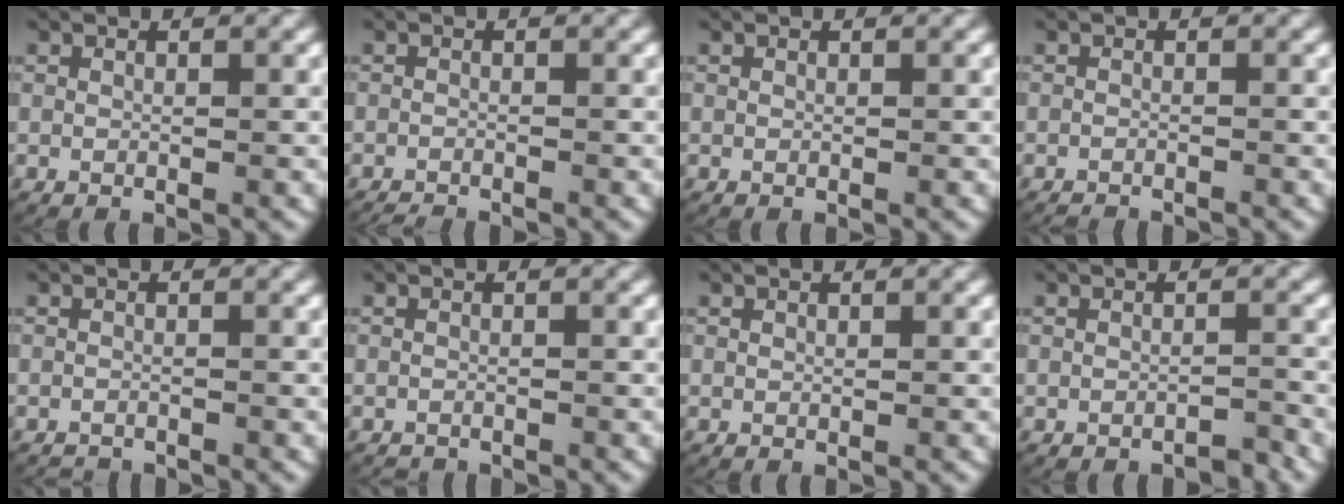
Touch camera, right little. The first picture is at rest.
{"total": 1.5, "force": [-1.5, 0.1, 0.1], "torque": [-0.008, -0.011, -0.022]}
{"total": 0.0}
{"total": 1.5, "force": [-1.5, 0.0, 0.0], "torque": [-0.007, -0.011, -0.020]}
{"total": 1.3, "force": [-1.3, -0.1, -0.1], "torque": [-0.003, -0.010, -0.019]}
{"total": 0.9, "force": [-0.9, -0.1, -0.1], "torque": [-0.003, -0.010, -0.012]}
{"total": 0.0}
{"total": 1.3, "force": [-1.3, 0.0, 0.1], "torque": [0.000, 0.001, -0.024]}